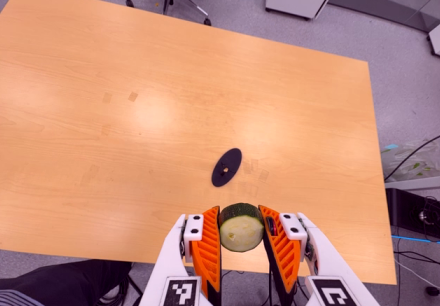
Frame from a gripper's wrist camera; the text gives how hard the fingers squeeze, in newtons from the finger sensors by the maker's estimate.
{"total": 12.2, "left": 11.7, "right": 12.7}